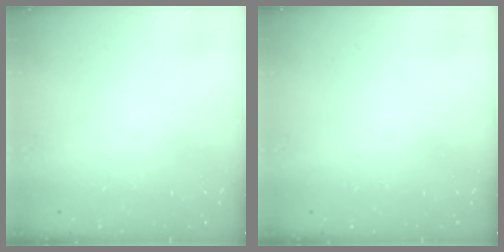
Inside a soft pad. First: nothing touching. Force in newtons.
{"total": 0.0}